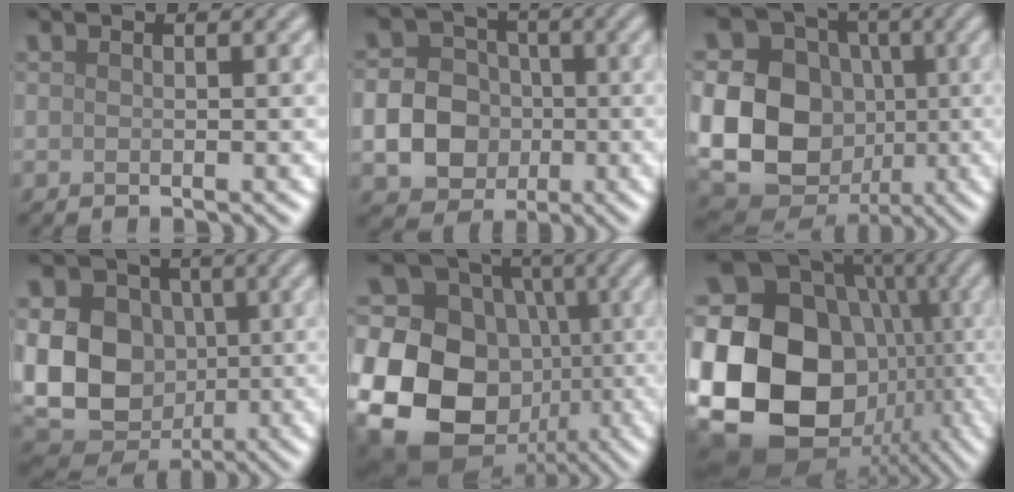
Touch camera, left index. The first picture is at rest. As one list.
[{"total": 6.4, "force": [-1.1, 5.5, 3.1], "torque": [-0.046, -0.003, -0.041]}, {"total": 16.5, "force": [-1.4, 14.2, 8.2], "torque": [-0.187, -0.001, -0.047]}, {"total": 14.1, "force": [0.1, 11.4, 8.2], "torque": [-0.156, 0.000, -0.018]}, {"total": 21.6, "force": [-3.4, 18.9, 9.9], "torque": [-0.225, 0.013, -0.102]}, {"total": 23.9, "force": [-2.9, 20.4, 12.2], "torque": [-0.257, 0.003, -0.087]}]